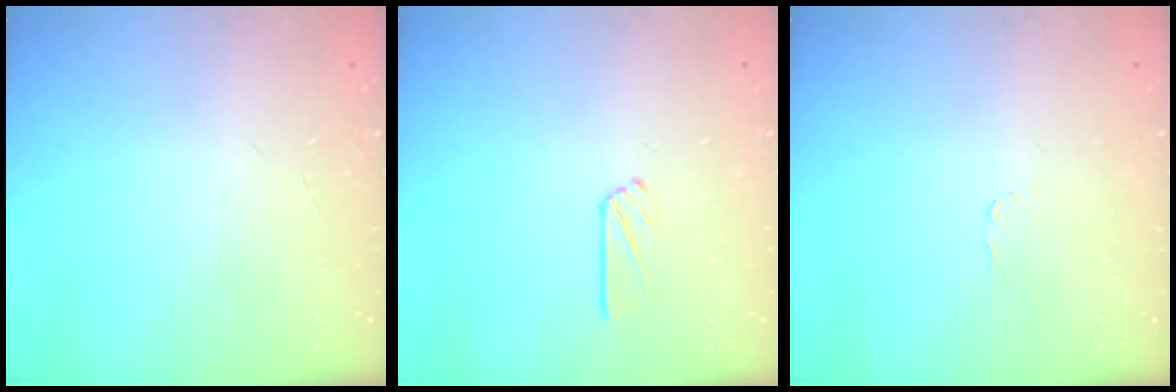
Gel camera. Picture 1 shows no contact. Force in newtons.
{"total": 3.6, "press": 3.6, "slide": 0.4}
{"total": 2.7, "press": 2.6, "slide": 0.3}